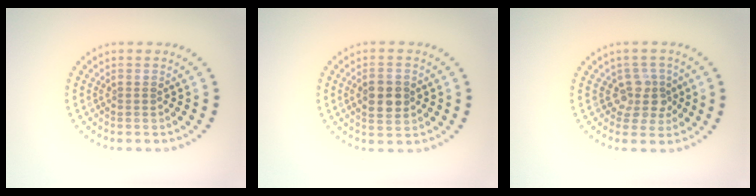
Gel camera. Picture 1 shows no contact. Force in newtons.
{"total": 3.3, "press": 3.3, "slide": 0.1}
{"total": 2.8, "press": 2.2, "slide": 1.8}